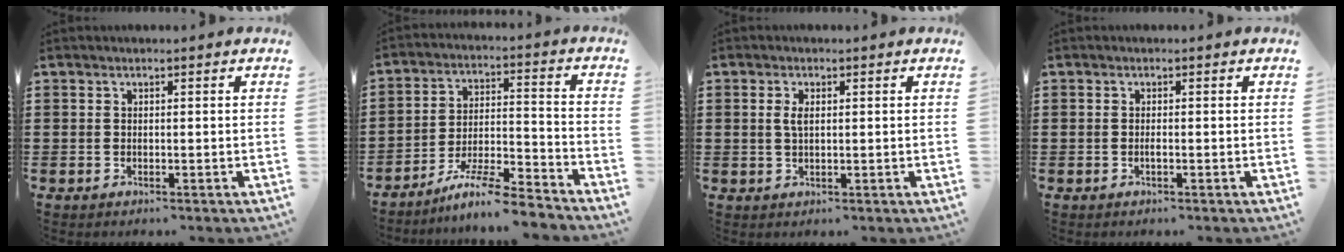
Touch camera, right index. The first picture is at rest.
{"total": 8.4, "force": [-7.6, 0.0, 3.7], "torque": [-0.065, 0.005, -0.146]}
{"total": 2.3, "force": [0.5, 1.0, 2.0], "torque": [-0.043, 0.005, 0.006]}
{"total": 0.7, "force": [-0.3, 0.1, 0.6], "torque": [-0.010, -0.002, -0.006]}